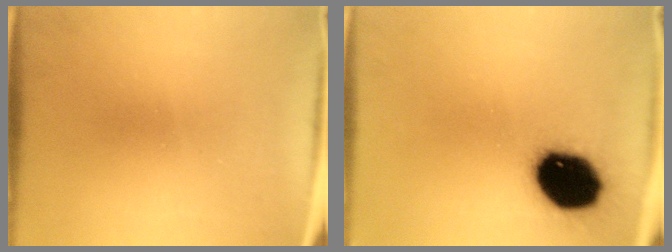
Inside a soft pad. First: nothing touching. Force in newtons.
{"total": 18.0}